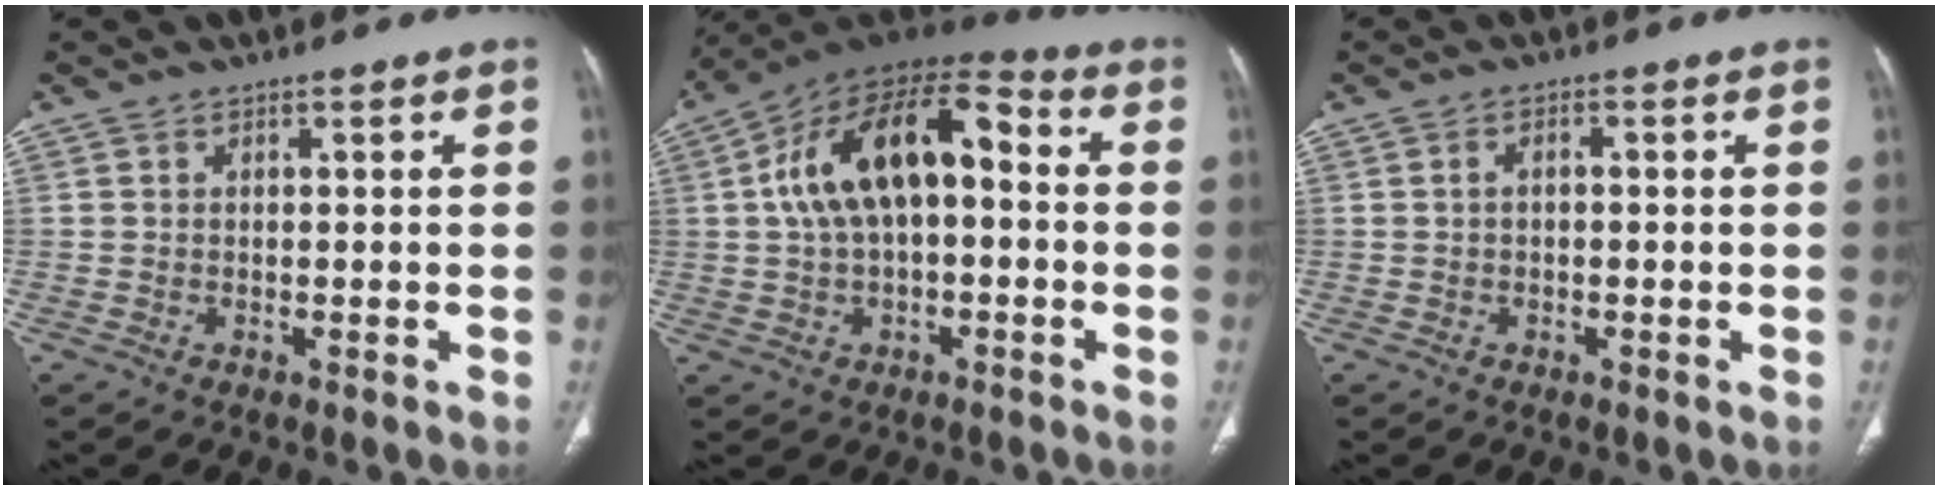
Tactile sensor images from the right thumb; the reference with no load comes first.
{"total": 17.6, "force": [1.7, 9.2, 14.9], "torque": [-0.248, 0.047, 0.020]}
{"total": 1.1, "force": [-0.1, 0.7, 0.9], "torque": [-0.014, 0.006, -0.003]}